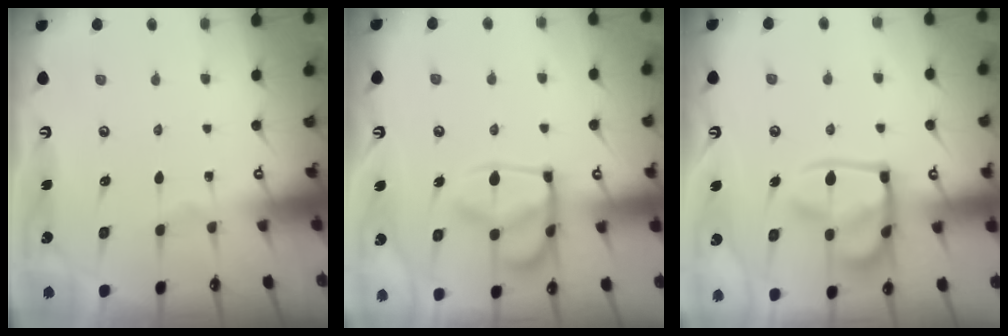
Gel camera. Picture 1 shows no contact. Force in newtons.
{"total": 15.8, "press": 15.7, "slide": 1.6}
{"total": 17.8, "press": 17.7, "slide": 2.0}